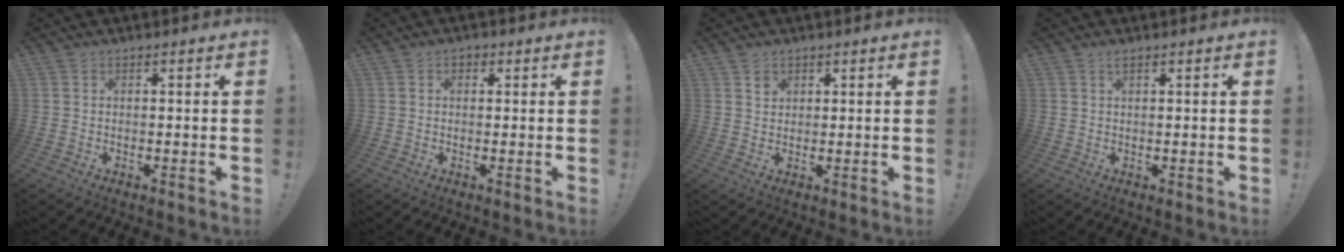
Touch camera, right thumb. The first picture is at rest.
{"total": 1.3, "force": [0.3, 1.1, 0.6], "torque": [-0.004, 0.002, 0.003]}
{"total": 2.0, "force": [1.2, 1.6, 0.3], "torque": [0.008, -0.007, 0.019]}
{"total": 1.1, "force": [0.8, 0.2, 0.7], "torque": [-0.006, -0.003, 0.013]}